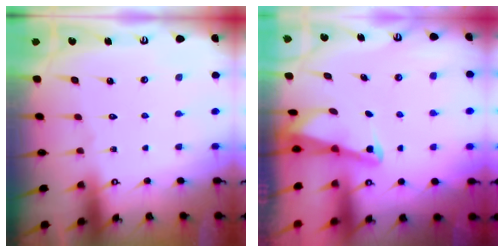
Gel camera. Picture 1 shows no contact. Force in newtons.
{"total": 2.2, "press": 2.2, "slide": 0.4}